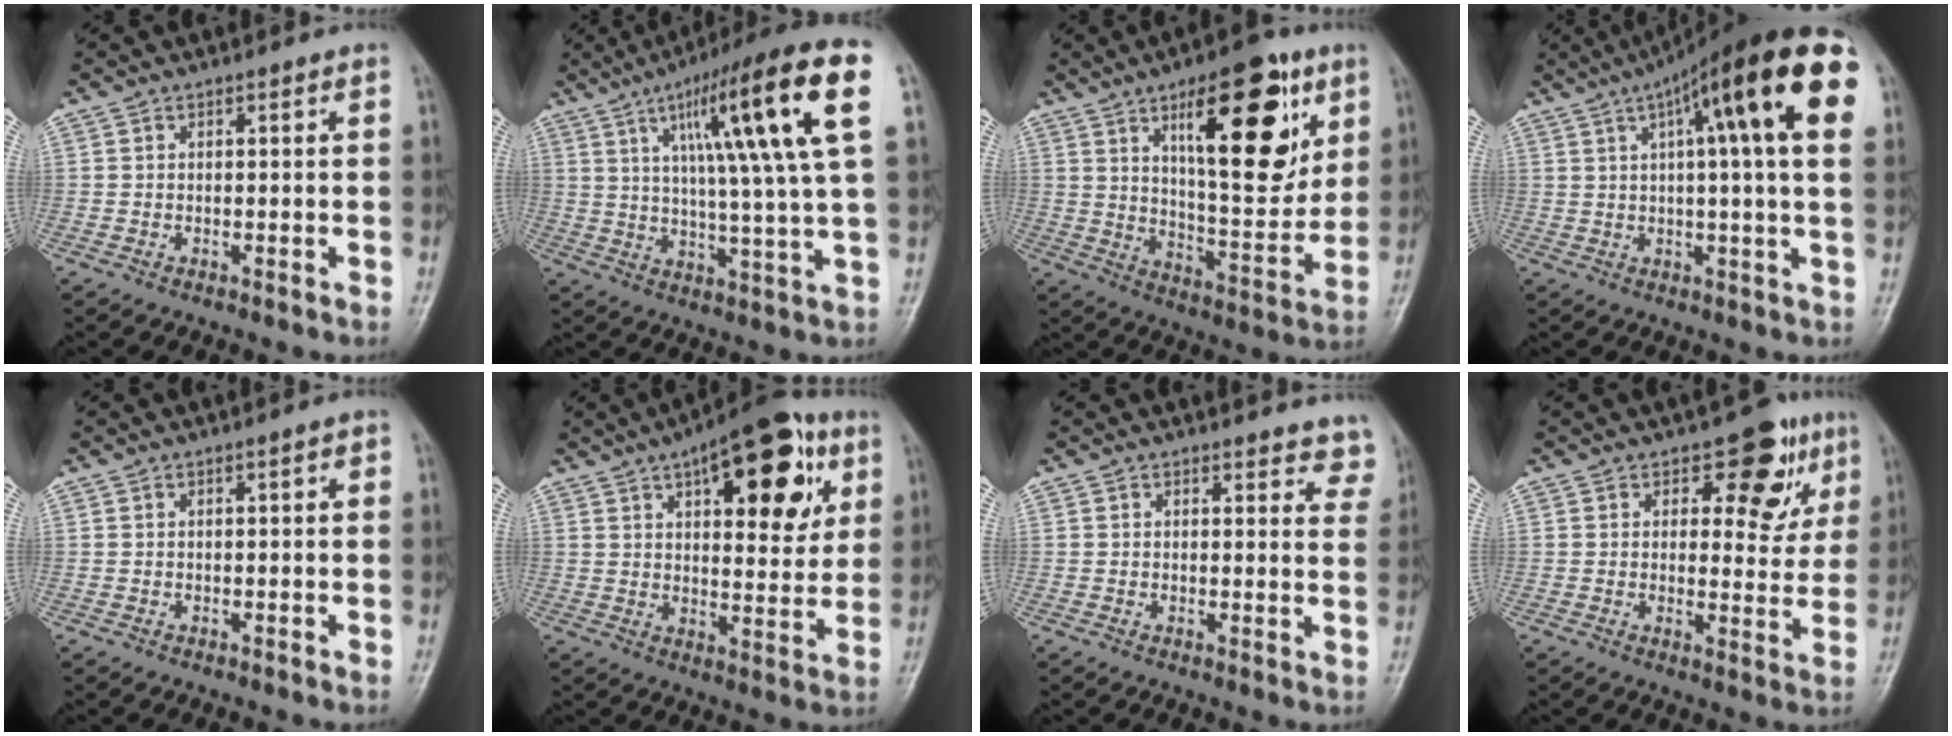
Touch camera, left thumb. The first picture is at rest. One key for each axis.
{"total": 21.7, "fx": 7.6, "fy": 2.4, "fz": 20.1, "tx": -0.309, "ty": -0.003, "tz": 0.109}
{"total": 21.8, "fx": 9.3, "fy": 8.4, "fz": 17.8, "tx": -0.213, "ty": -0.045, "tz": 0.148}
{"total": 22.5, "fx": 8.2, "fy": 4.4, "fz": 20.5, "tx": -0.304, "ty": 0.021, "tz": 0.111}
{"total": 1.2, "fx": 0.2, "fy": 0.5, "fz": 1.1, "tx": -0.015, "ty": 0.003, "tz": 0.002}
{"total": 20.2, "fx": 8.3, "fy": 8.7, "fz": 16.2, "tx": -0.178, "ty": -0.012, "tz": 0.113}
{"total": 5.7, "fx": 5.2, "fy": 2.2, "fz": 1.0, "tx": 0.031, "ty": -0.026, "tz": 0.038}
{"total": 9.6, "fx": 4.8, "fy": 5.5, "fz": 6.2, "tx": -0.031, "ty": -0.018, "tz": 0.058}